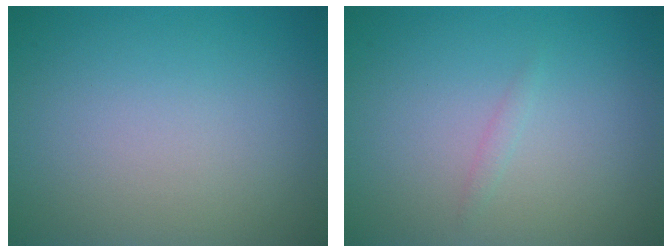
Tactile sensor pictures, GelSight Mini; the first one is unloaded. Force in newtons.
{"total": 0.5, "press": 0.5, "slide": 0.1}